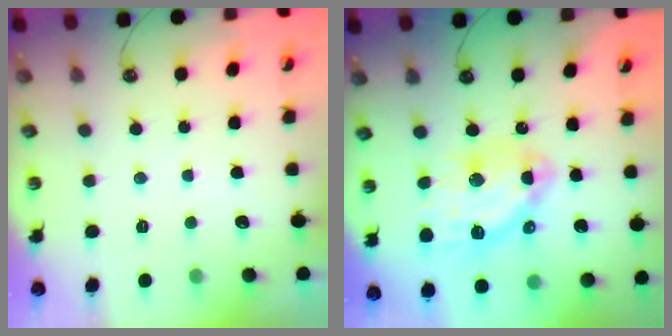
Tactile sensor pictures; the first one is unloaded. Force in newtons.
{"total": 14.7, "press": 14.6, "slide": 1.6}